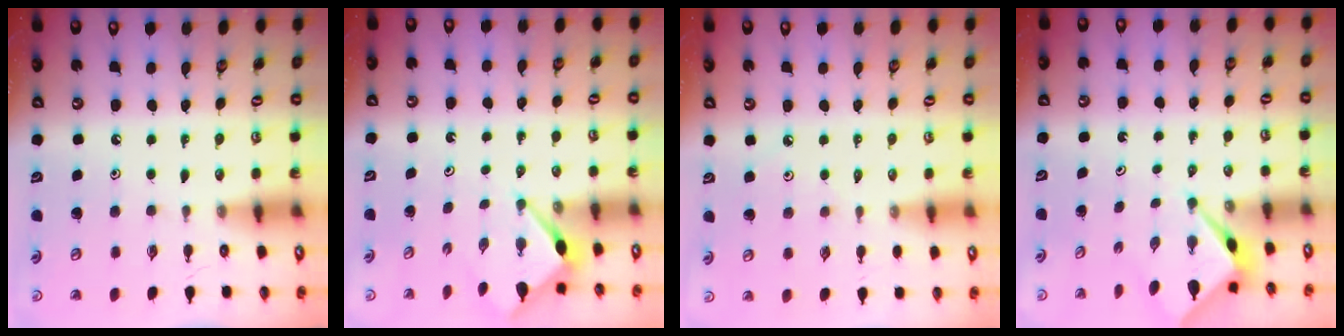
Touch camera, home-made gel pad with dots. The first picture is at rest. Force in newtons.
{"total": 3.5, "press": 3.5, "slide": 0.3}
{"total": 2.6, "press": 2.6, "slide": 0.5}
{"total": 2.7, "press": 2.7, "slide": 0.0}